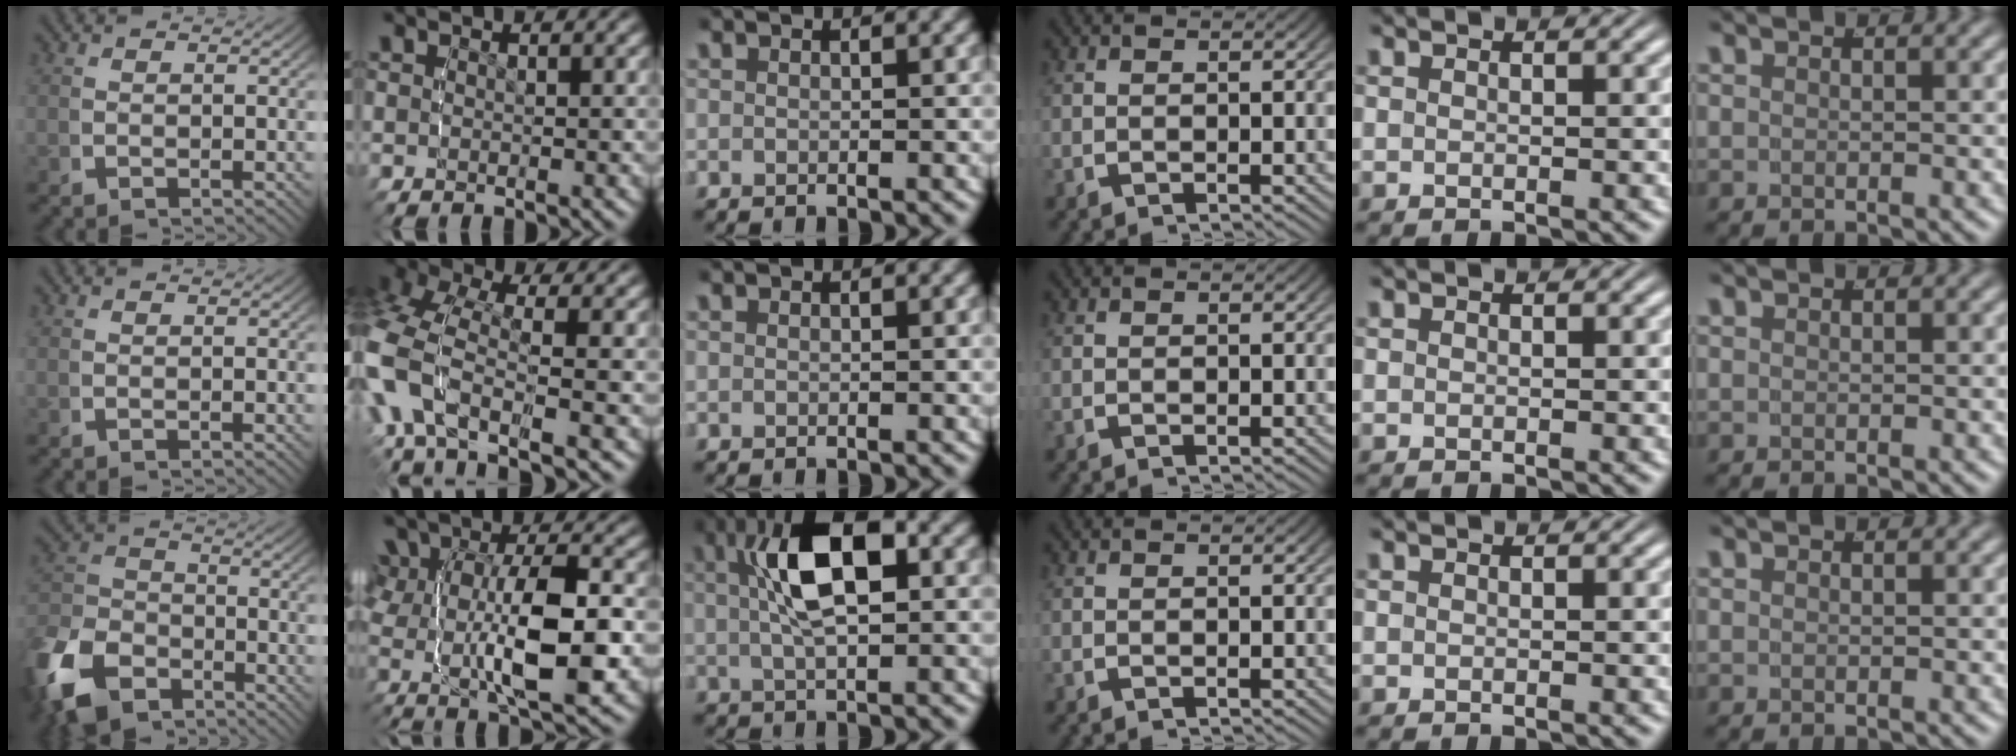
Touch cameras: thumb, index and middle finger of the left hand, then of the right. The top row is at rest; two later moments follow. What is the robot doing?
{"motion": "lift_and_place", "object": "bottle cap"}